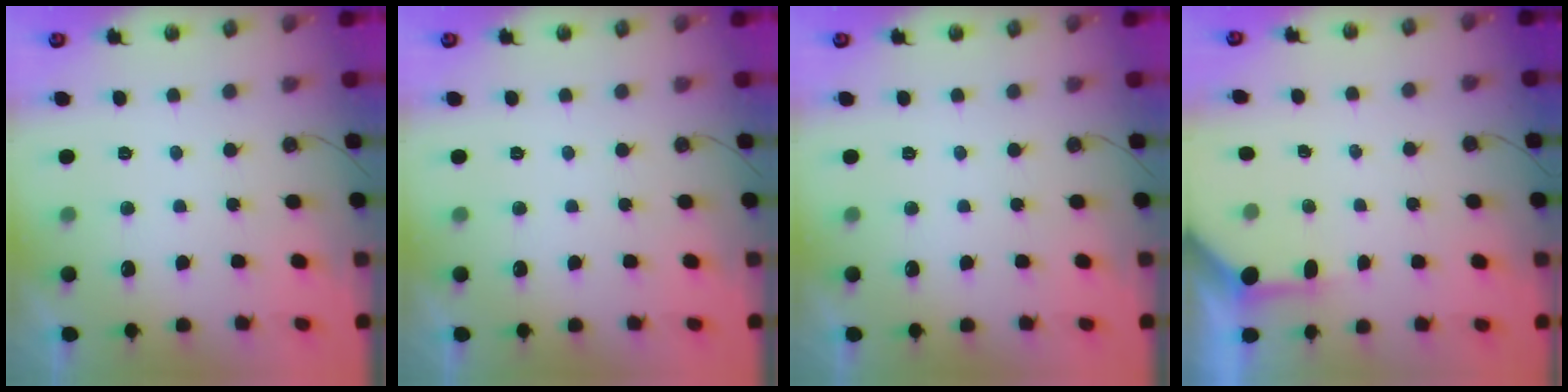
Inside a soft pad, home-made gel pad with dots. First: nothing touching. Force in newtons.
{"total": 0.0}
{"total": 0.0}
{"total": 3.5, "press": 3.5, "slide": 0.3}